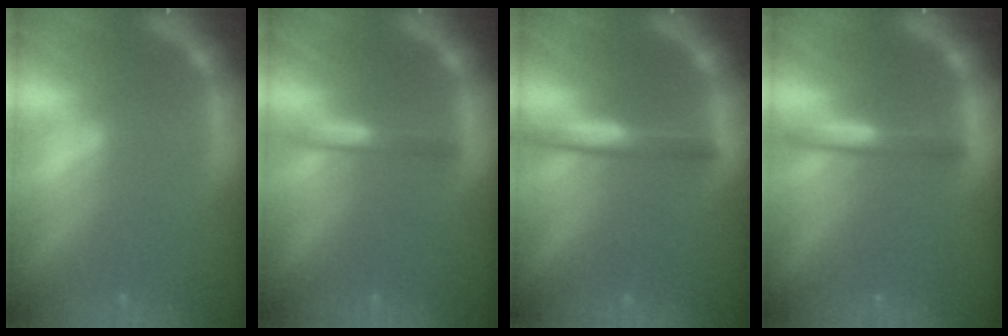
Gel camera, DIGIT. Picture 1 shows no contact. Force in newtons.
{"total": 1.9}
{"total": 3.0}
{"total": 2.4}